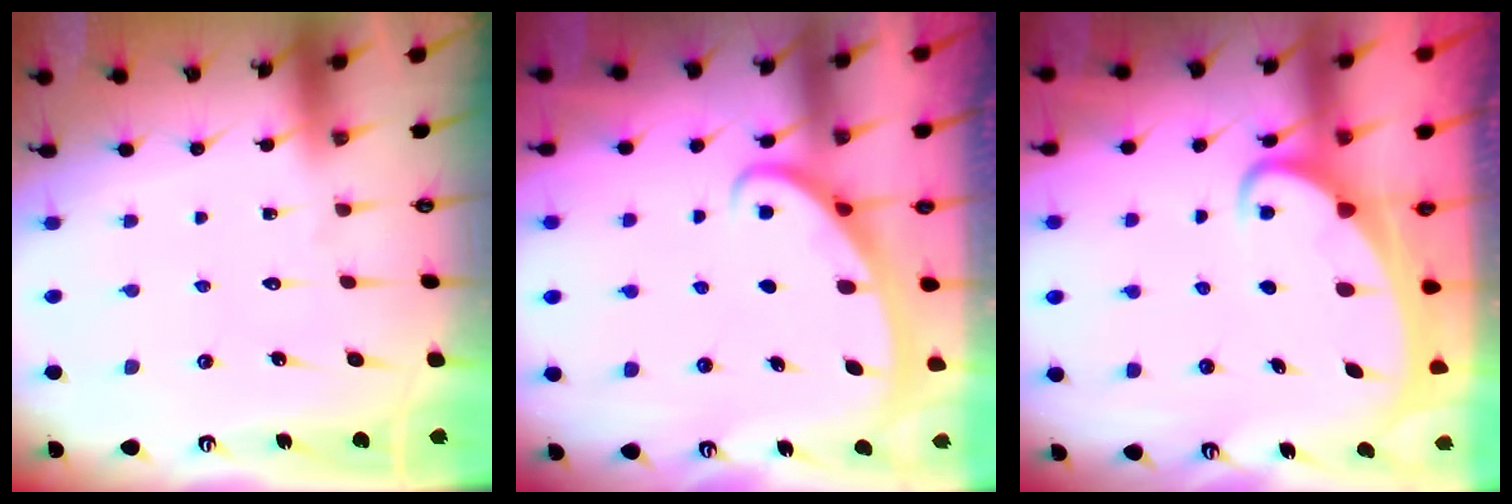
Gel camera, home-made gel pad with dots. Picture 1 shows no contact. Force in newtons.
{"total": 2.5, "press": 2.5, "slide": 0.4}
{"total": 3.0, "press": 2.9, "slide": 0.3}